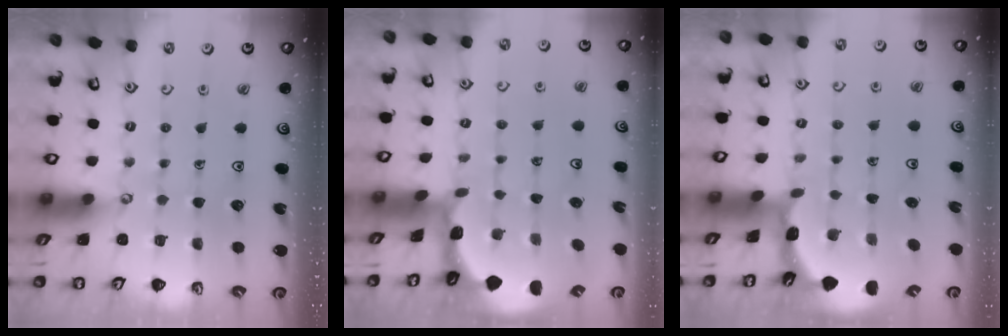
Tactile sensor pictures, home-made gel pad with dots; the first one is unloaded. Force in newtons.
{"total": 1.3, "press": 1.3, "slide": 0.1}
{"total": 1.6, "press": 1.6, "slide": 0.1}